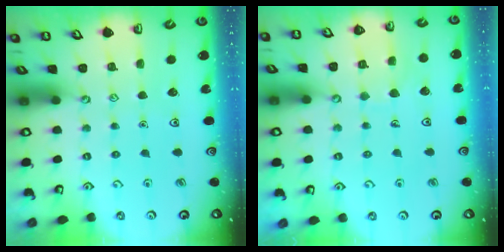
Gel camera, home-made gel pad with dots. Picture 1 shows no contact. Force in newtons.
{"total": 5.7, "press": 5.7, "slide": 0.3}